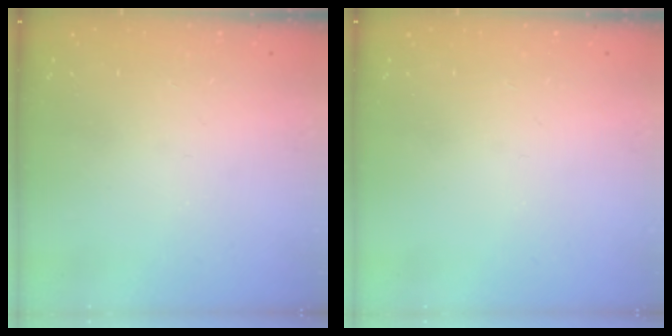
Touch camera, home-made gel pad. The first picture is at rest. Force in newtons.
{"total": 0.0}